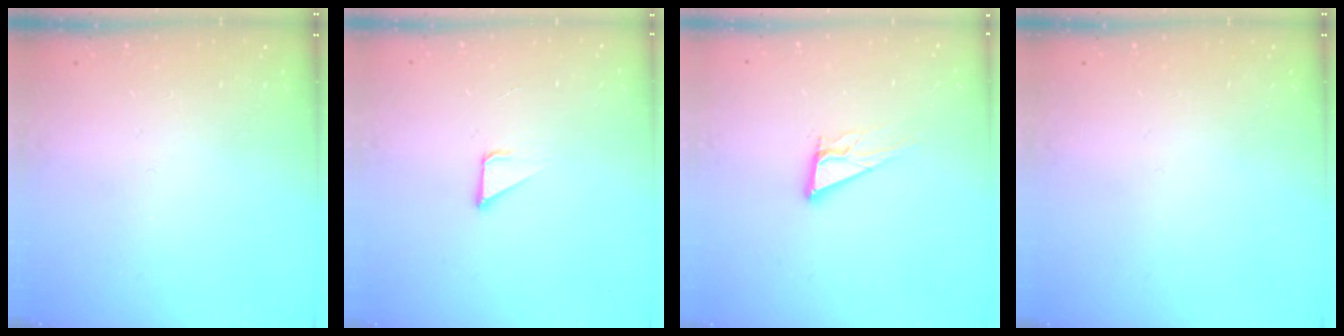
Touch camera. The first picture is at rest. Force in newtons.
{"total": 2.2, "press": 2.2, "slide": 0.2}
{"total": 10.8, "press": 10.5, "slide": 2.6}
{"total": 0.0}